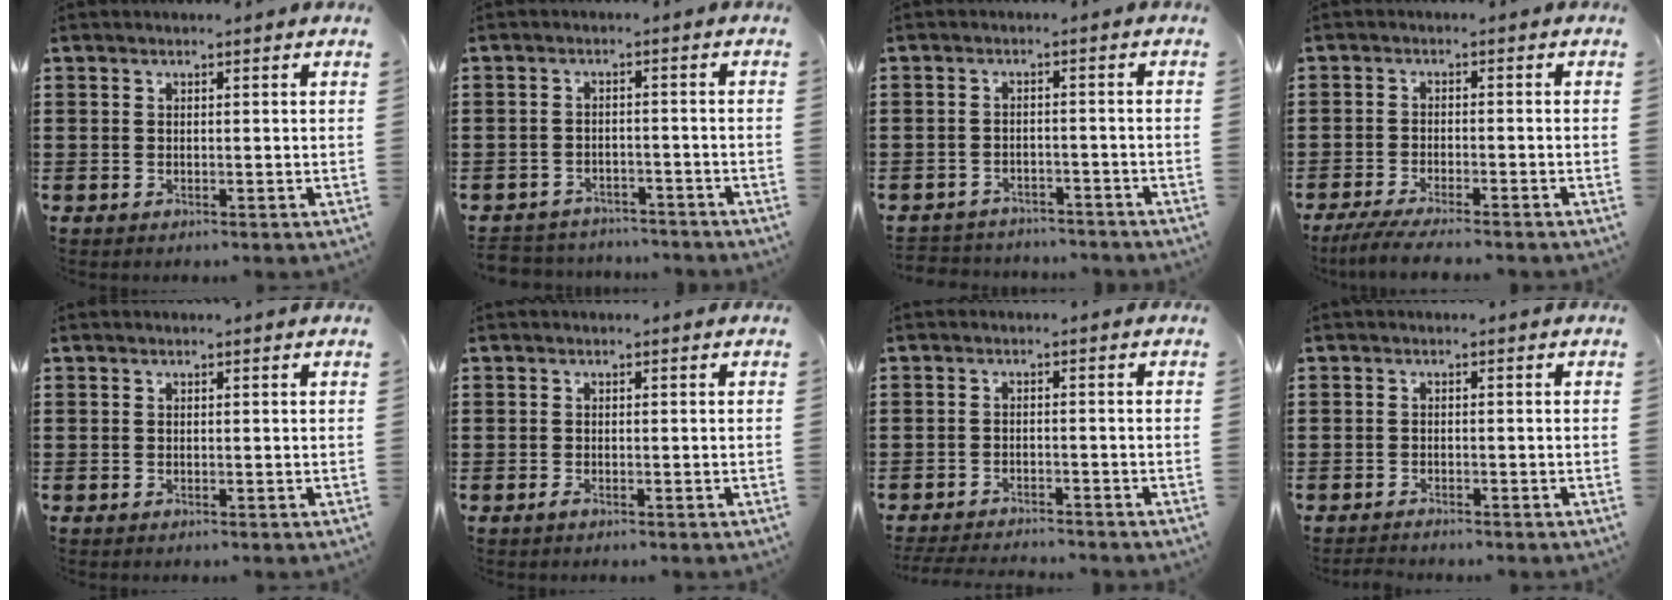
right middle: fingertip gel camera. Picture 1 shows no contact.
{"total": 3.0, "force": [-3.0, 0.4, -0.2], "torque": [-0.006, -0.003, -0.064]}
{"total": 2.7, "force": [-2.7, 0.4, -0.2], "torque": [-0.006, -0.003, -0.059]}
{"total": 3.8, "force": [-3.3, -0.1, 1.7], "torque": [-0.043, -0.014, -0.066]}
{"total": 0.0}
{"total": 0.6, "force": [-0.4, 0.0, 0.5], "torque": [-0.012, -0.007, -0.005]}
{"total": 2.7, "force": [-2.7, 0.0, 0.3], "torque": [-0.009, -0.003, -0.056]}
{"total": 1.1, "force": [-1.1, 0.0, 0.2], "torque": [-0.007, 0.000, -0.022]}